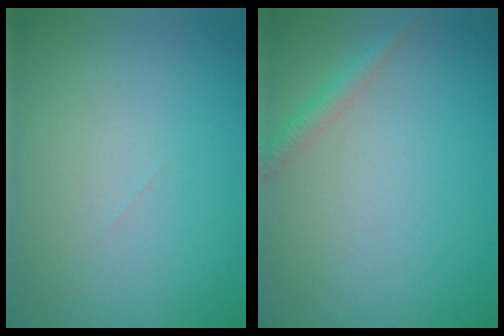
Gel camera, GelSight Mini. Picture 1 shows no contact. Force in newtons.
{"total": 1.4, "press": 1.4, "slide": 0.1}